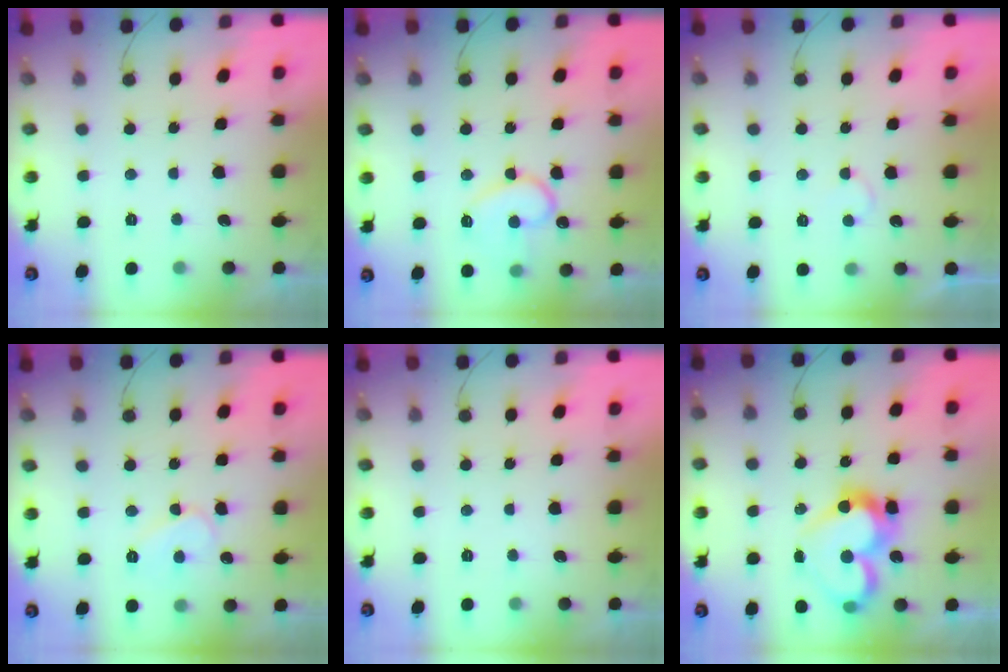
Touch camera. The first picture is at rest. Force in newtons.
{"total": 14.1, "press": 14.1, "slide": 1.3}
{"total": 3.5, "press": 3.5, "slide": 0.3}
{"total": 6.3, "press": 6.3, "slide": 0.6}
{"total": 0.0}
{"total": 16.1, "press": 15.9, "slide": 2.4}